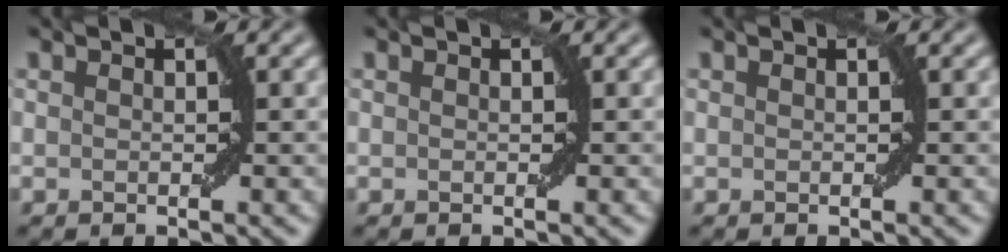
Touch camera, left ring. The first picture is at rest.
{"total": 0.0}
{"total": 0.0}